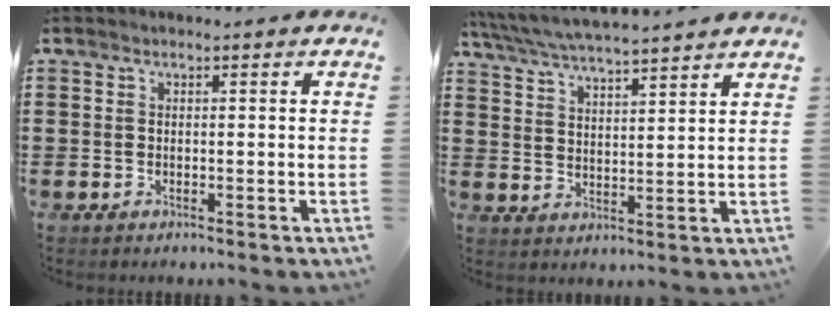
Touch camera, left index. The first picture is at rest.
{"total": 5.1, "force": [4.9, 0.0, 1.5], "torque": [-0.049, -0.027, 0.085]}